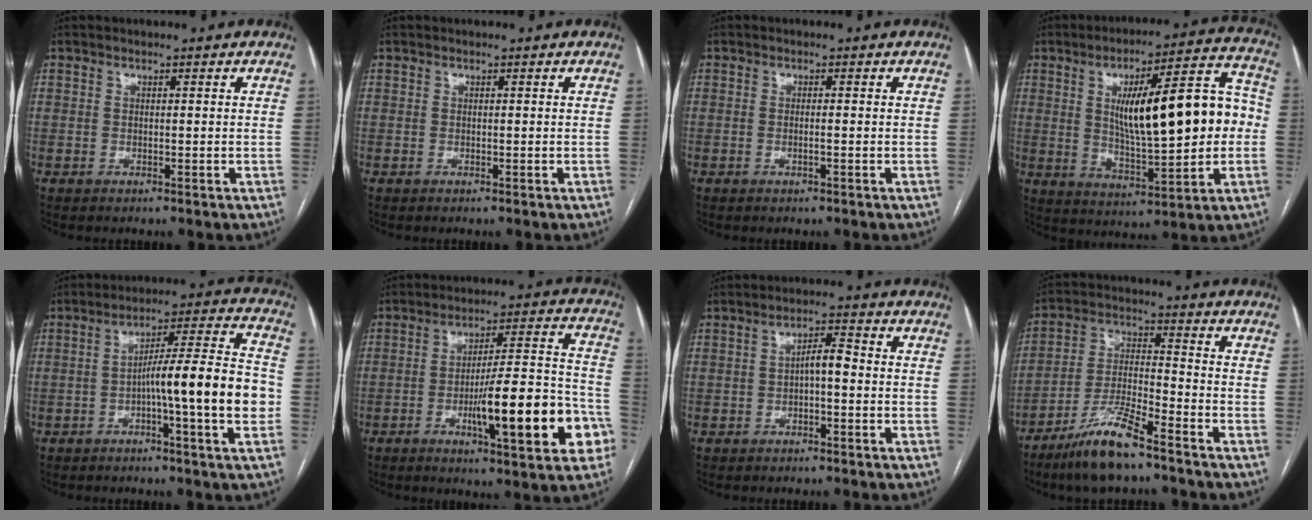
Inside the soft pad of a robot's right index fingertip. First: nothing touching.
{"total": 0.0}
{"total": 0.8, "force": [-0.2, 0.0, 0.8], "torque": [-0.017, 0.000, -0.003]}
{"total": 19.6, "force": [1.5, 4.7, 19.0], "torque": [-0.288, 0.034, 0.030]}
{"total": 13.8, "force": [-3.0, 0.1, 13.4], "torque": [-0.211, 0.018, -0.049]}
{"total": 17.4, "force": [-6.3, 2.8, 16.0], "torque": [-0.216, 0.018, -0.085]}
{"total": 3.5, "force": [-0.4, 1.1, 3.3], "torque": [-0.056, 0.015, -0.007]}
{"total": 10.5, "force": [-7.8, 1.3, 6.9], "torque": [-0.142, -0.018, -0.150]}